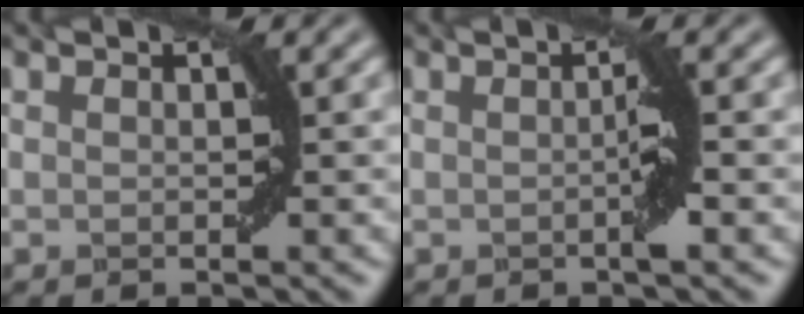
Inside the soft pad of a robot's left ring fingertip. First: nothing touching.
{"total": 1.8, "force": [-0.2, -0.1, 1.8], "torque": [-0.033, -0.001, -0.005]}